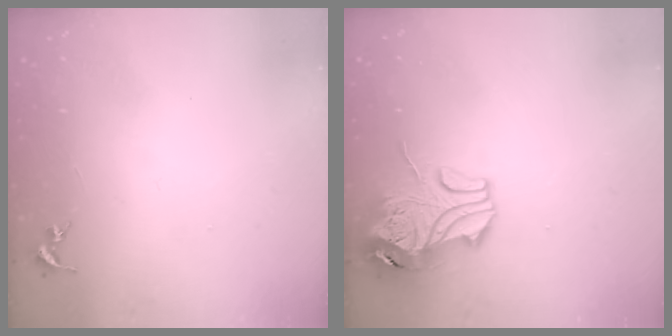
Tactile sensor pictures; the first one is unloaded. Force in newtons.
{"total": 11.9, "press": 11.8, "slide": 1.7}